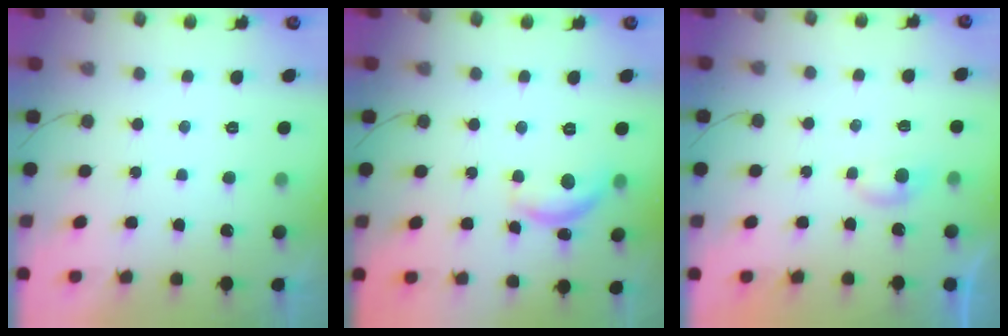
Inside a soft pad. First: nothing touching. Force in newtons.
{"total": 10.5, "press": 10.5, "slide": 0.6}
{"total": 3.3, "press": 3.2, "slide": 0.5}